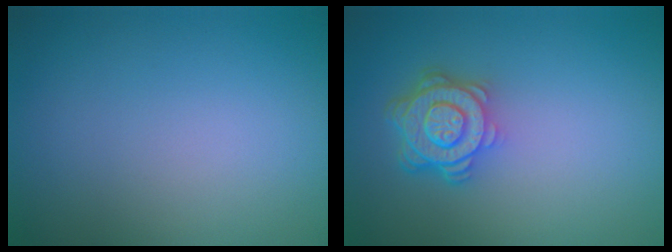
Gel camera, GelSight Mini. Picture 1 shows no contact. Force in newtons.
{"total": 4.7, "press": 3.6, "slide": 3.1}